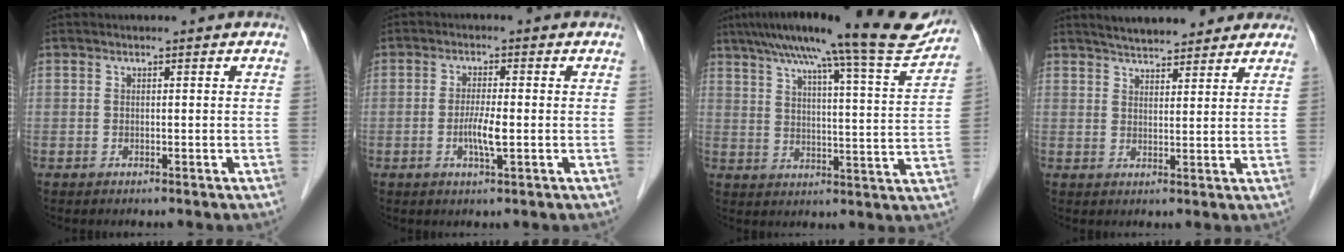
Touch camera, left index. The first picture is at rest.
{"total": 3.7, "force": [-0.8, 0.3, 3.6], "torque": [-0.072, -0.005, -0.015]}
{"total": 22.4, "force": [19.0, 0.6, 11.8], "torque": [-0.180, -0.008, 0.250]}
{"total": 10.4, "force": [9.2, 2.8, 4.0], "torque": [-0.047, 0.023, 0.122]}